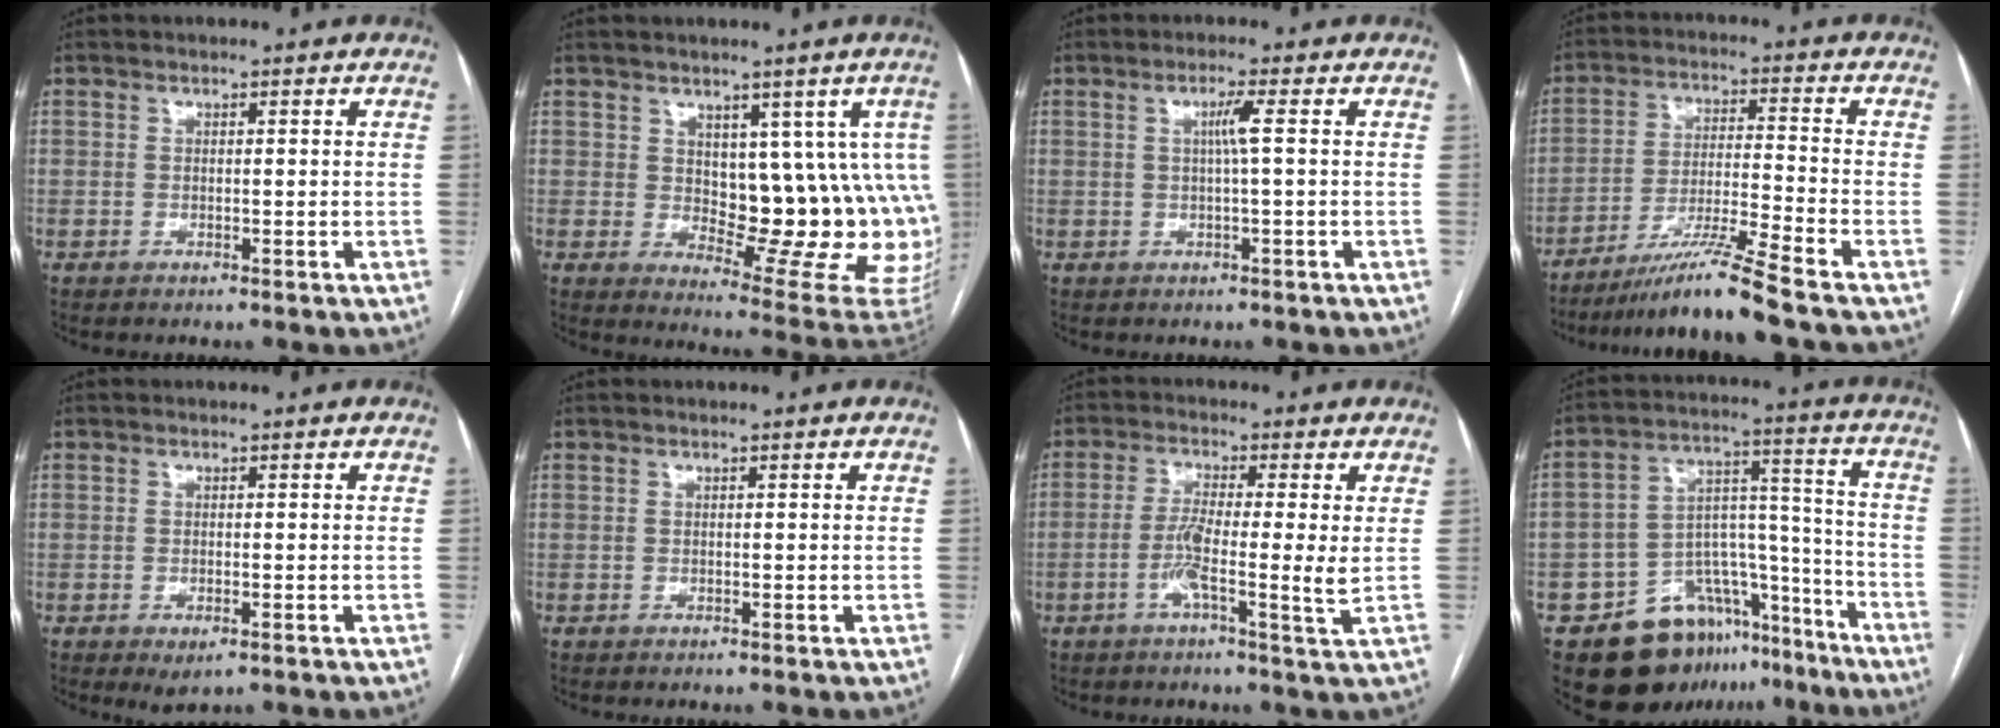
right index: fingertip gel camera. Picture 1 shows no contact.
{"total": 14.1, "force": [3.1, 7.0, 11.8], "torque": [-0.126, -0.004, 0.058]}
{"total": 2.6, "force": [0.3, -0.6, 2.5], "torque": [-0.047, 0.002, 0.006]}
{"total": 10.1, "force": [-8.1, -2.5, 5.4], "torque": [-0.097, -0.022, -0.148]}
{"total": 2.3, "force": [-1.1, 0.9, 1.8], "torque": [-0.027, -0.003, -0.009]}
{"total": 0.0}
{"total": 6.5, "force": [-0.9, -0.3, 6.4], "torque": [-0.121, -0.007, -0.024]}
{"total": 17.7, "force": [-13.0, 10.0, 6.6], "torque": [-0.083, 0.072, -0.192]}